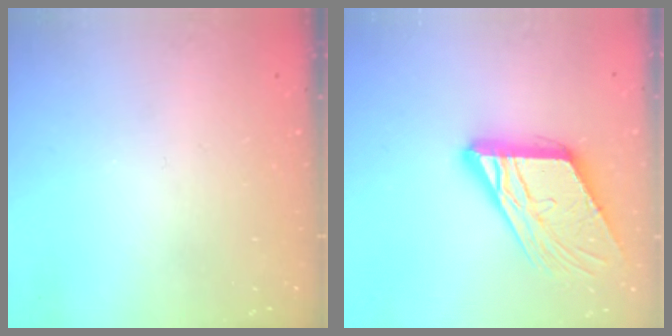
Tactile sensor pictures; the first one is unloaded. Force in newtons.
{"total": 15.7, "press": 15.6, "slide": 1.8}